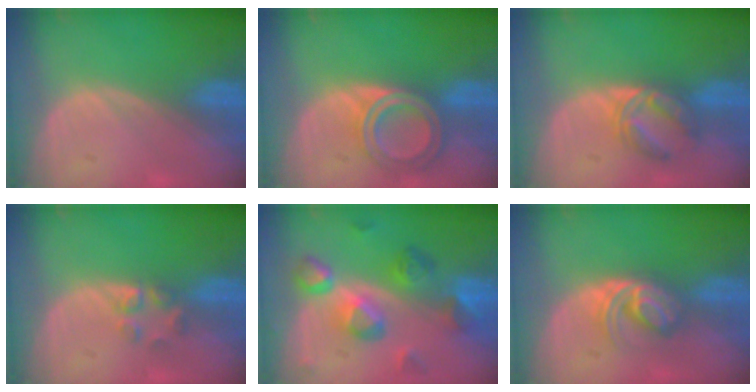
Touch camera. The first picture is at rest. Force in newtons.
{"total": 6.5, "press": 5.8, "slide": 3.0}
{"total": 5.6, "press": 5.5, "slide": 1.1}
{"total": 2.6, "press": 2.6, "slide": 0.2}
{"total": 8.9, "press": 8.5, "slide": 2.7}
{"total": 5.9, "press": 5.1, "slide": 3.1}